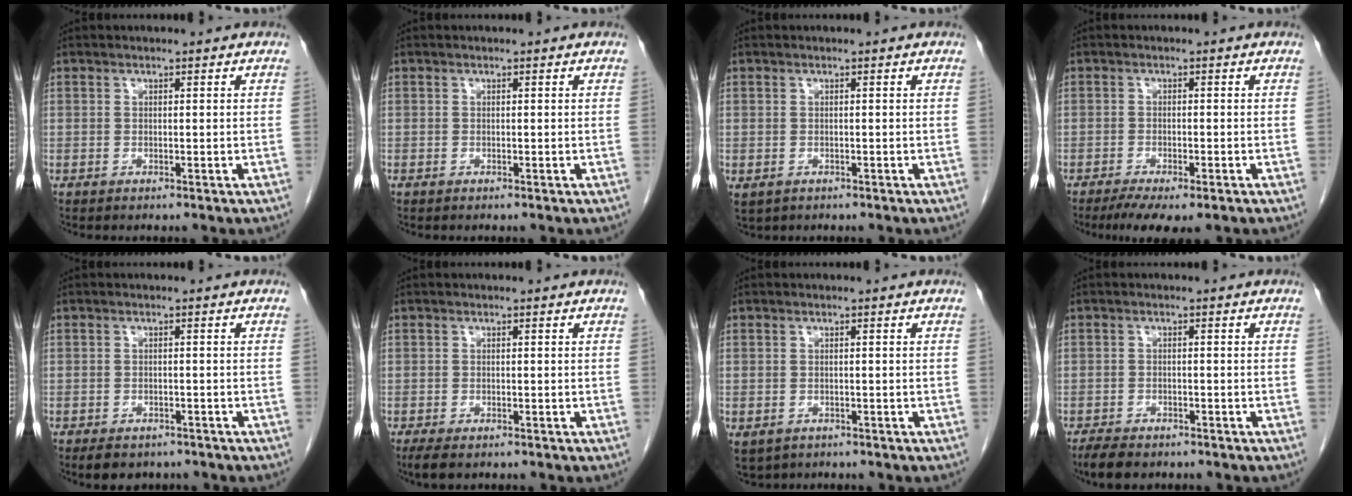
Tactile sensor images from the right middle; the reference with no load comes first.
{"total": 0.0}
{"total": 2.7, "force": [-1.3, 2.0, 1.2], "torque": [-0.024, -0.005, -0.010]}
{"total": 6.3, "force": [-4.5, 1.4, 4.2], "torque": [-0.064, -0.015, -0.067]}
{"total": 5.6, "force": [-4.4, 2.8, 1.9], "torque": [-0.025, -0.001, -0.056]}
{"total": 3.0, "force": [-2.0, 1.1, 1.8], "torque": [-0.036, -0.008, -0.029]}
{"total": 4.8, "force": [-2.8, 3.5, 1.8], "torque": [-0.035, -0.005, -0.037]}
{"total": 4.5, "force": [-3.6, 1.7, 2.0], "torque": [-0.035, -0.006, -0.056]}